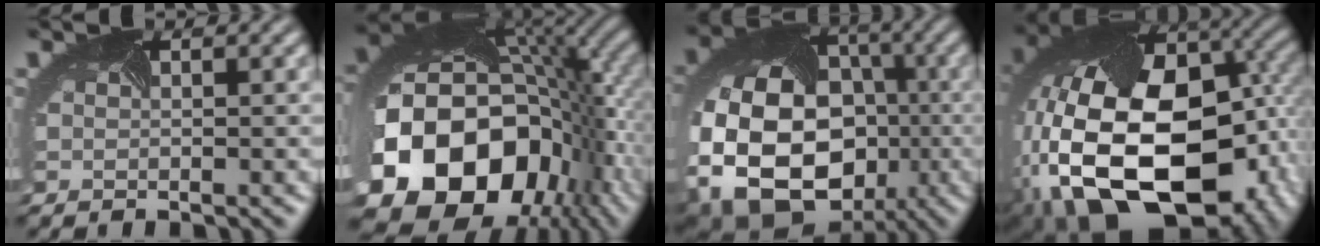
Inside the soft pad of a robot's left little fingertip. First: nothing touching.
{"total": 18.4, "force": [-5.9, 13.2, 11.3], "torque": [-0.242, -0.047, -0.086]}
{"total": 17.7, "force": [-5.6, 13.2, 10.3], "torque": [-0.196, -0.027, -0.095]}
{"total": 21.2, "force": [-4.7, 13.8, 15.4], "torque": [-0.339, -0.056, -0.049]}